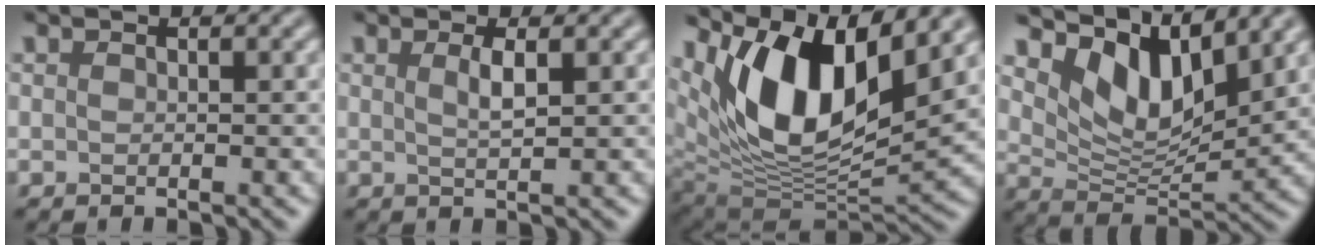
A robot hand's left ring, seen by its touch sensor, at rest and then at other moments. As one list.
[{"total": 1.7, "force": [0.6, 0.4, 1.6], "torque": [-0.028, 0.000, 0.008]}, {"total": 12.4, "force": [6.0, 5.2, 9.5], "torque": [-0.168, -0.003, 0.114]}, {"total": 7.4, "force": [4.6, 3.2, 4.8], "torque": [-0.090, -0.007, 0.079]}]